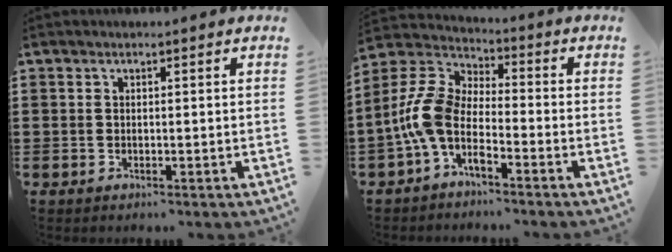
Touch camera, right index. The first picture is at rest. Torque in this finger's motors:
{"motor_torque": [1.10, 1.04, 0.62, 0.21]}